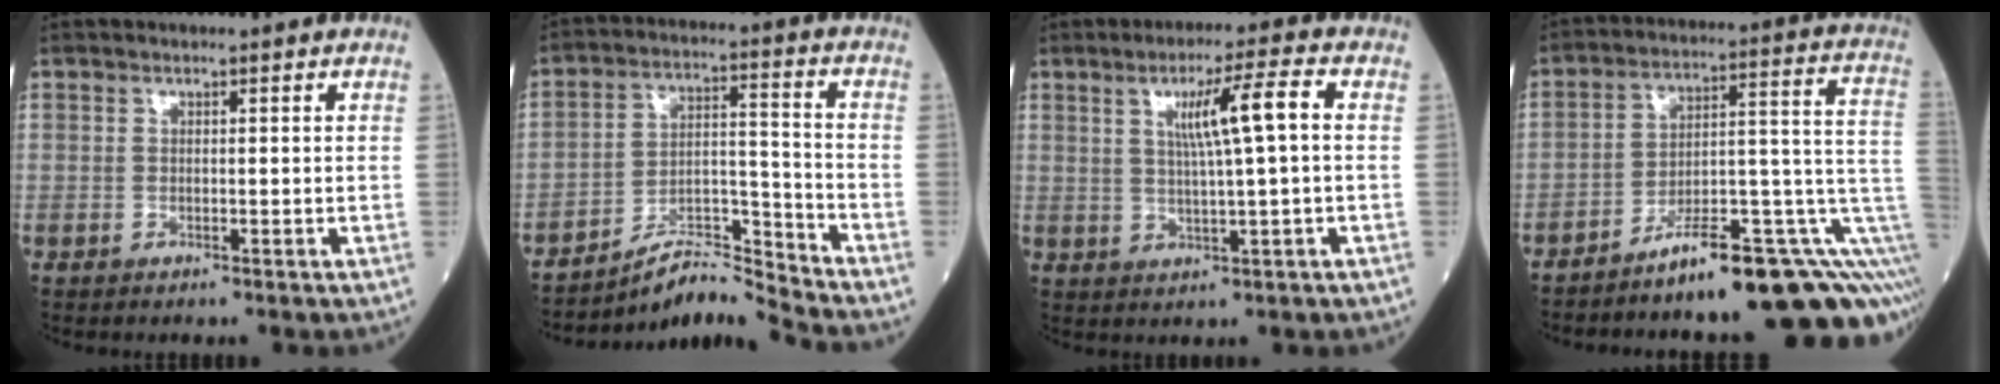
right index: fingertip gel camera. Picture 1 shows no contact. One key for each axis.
{"total": 8.6, "fx": -8.4, "fy": -1.4, "fz": 1.0, "tx": -0.018, "ty": 0.035, "tz": -0.146}
{"total": 7.3, "fx": 1.5, "fy": -0.3, "fz": 7.1, "tx": -0.121, "ty": 0.006, "tz": 0.027}
{"total": 18.7, "fx": -10.6, "fy": 2.7, "fz": 15.1, "tx": -0.123, "ty": 0.064, "tz": -0.155}